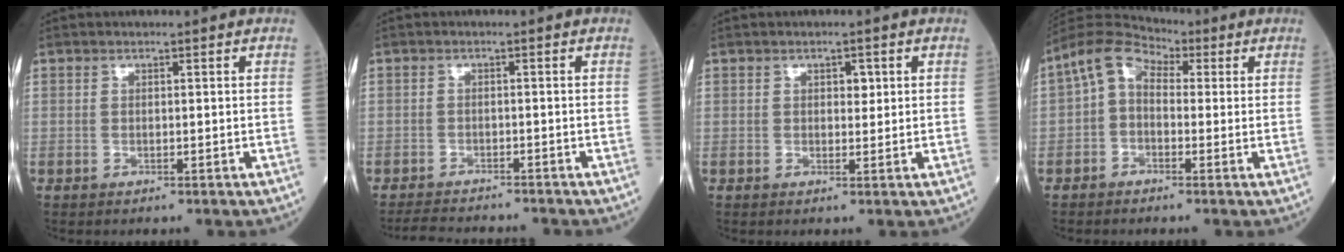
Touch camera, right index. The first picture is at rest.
{"total": 6.0, "force": [-5.7, 1.2, 1.3], "torque": [-0.020, -0.011, -0.088]}
{"total": 1.6, "force": [0.5, 1.0, 1.2], "torque": [-0.012, 0.000, 0.007]}
{"total": 7.1, "force": [1.2, 4.9, 5.1], "torque": [-0.094, 0.040, 0.009]}